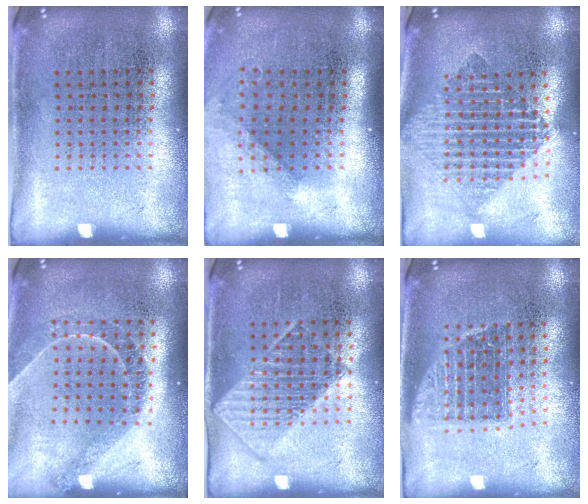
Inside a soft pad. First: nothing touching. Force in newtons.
{"total": 1.2, "press": 0.9, "slide": 0.7}
{"total": 1.9, "press": 1.6, "slide": 1.1}
{"total": 1.2, "press": 1.2, "slide": 0.4}
{"total": 1.2, "press": 1.2, "slide": 0.2}
{"total": 1.4, "press": 1.2, "slide": 0.8}